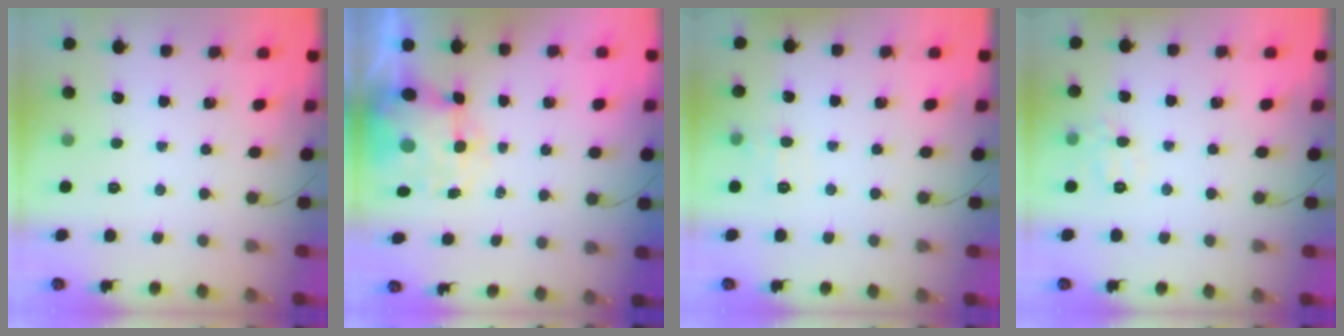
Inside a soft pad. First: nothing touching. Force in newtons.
{"total": 9.2, "press": 8.9, "slide": 2.2}
{"total": 6.0, "press": 5.9, "slide": 1.4}
{"total": 7.7, "press": 7.6, "slide": 1.1}